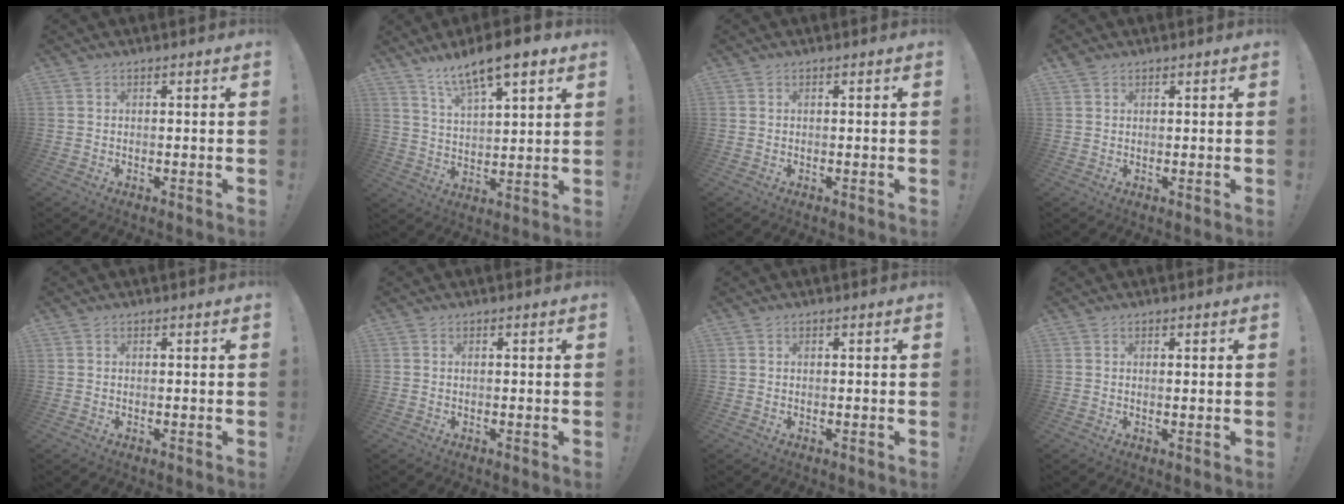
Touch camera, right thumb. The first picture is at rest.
{"total": 11.7, "force": [8.7, 3.1, 7.2], "torque": [-0.129, -0.048, 0.151]}
{"total": 0.0}
{"total": 1.3, "force": [1.2, 0.5, 0.3], "torque": [0.001, -0.003, 0.021]}
{"total": 0.0}
{"total": 0.0}
{"total": 0.0}
{"total": 0.9, "force": [0.6, 0.0, 0.7], "torque": [-0.001, -0.006, 0.007]}